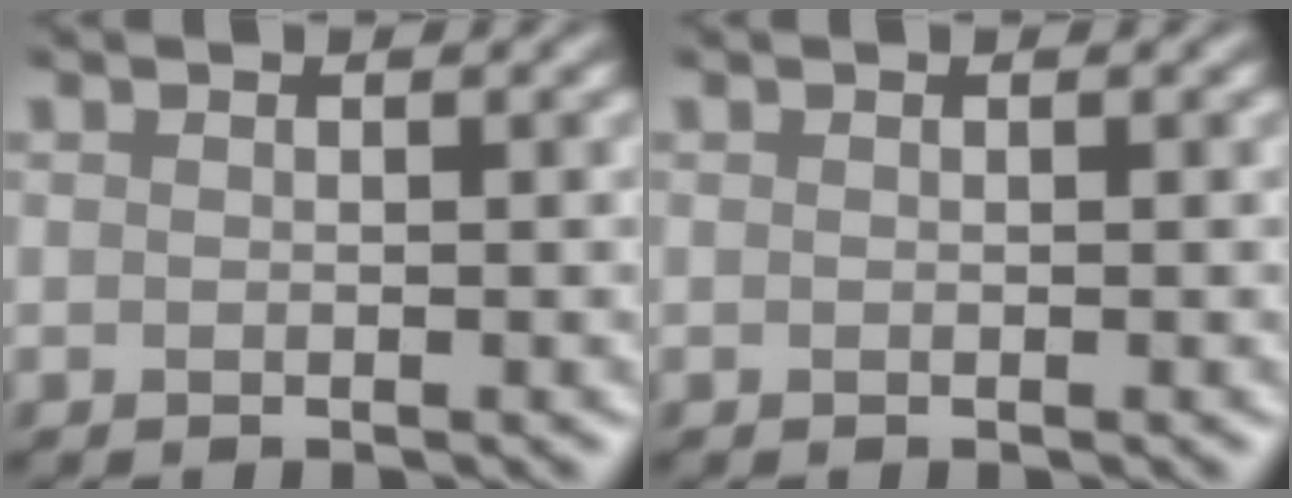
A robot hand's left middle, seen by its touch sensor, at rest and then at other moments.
{"total": 0.0}